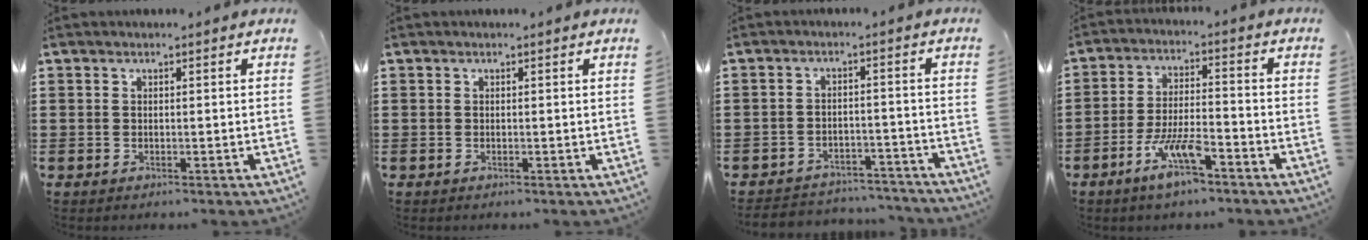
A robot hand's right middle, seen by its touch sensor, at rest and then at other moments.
{"total": 0.0}
{"total": 3.7, "force": [-3.6, 0.5, -0.1], "torque": [-0.005, 0.004, -0.078]}
{"total": 8.1, "force": [-5.0, 2.1, 6.0], "torque": [-0.129, -0.003, -0.093]}